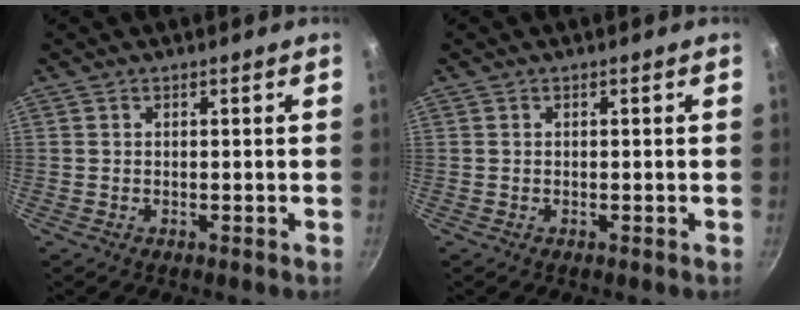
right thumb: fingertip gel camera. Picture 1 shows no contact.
{"total": 0.0}